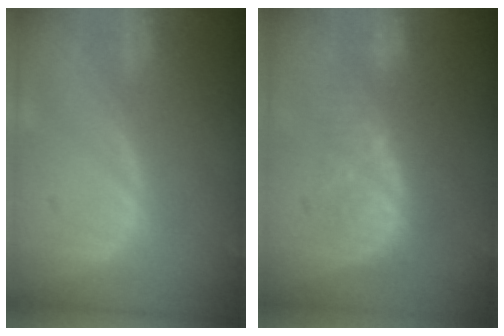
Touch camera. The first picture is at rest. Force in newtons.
{"total": 8.5, "press": 7.4, "slide": 4.1}